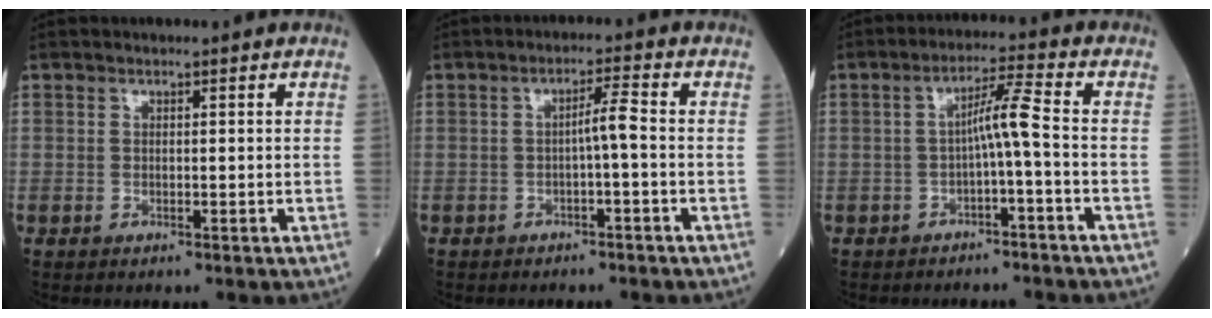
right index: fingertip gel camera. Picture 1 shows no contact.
{"total": 2.9, "force": [-0.6, 0.0, 2.8], "torque": [-0.045, 0.006, -0.012]}
{"total": 4.7, "force": [-1.1, -0.5, 4.6], "torque": [-0.078, 0.018, -0.018]}